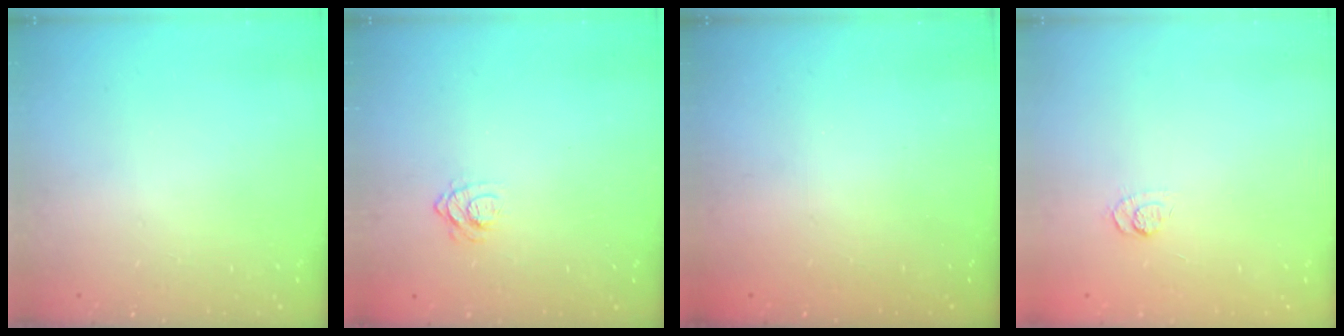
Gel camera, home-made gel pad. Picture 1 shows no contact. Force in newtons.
{"total": 6.9, "press": 6.8, "slide": 1.0}
{"total": 2.6, "press": 2.5, "slide": 0.8}
{"total": 4.6, "press": 4.4, "slide": 1.3}